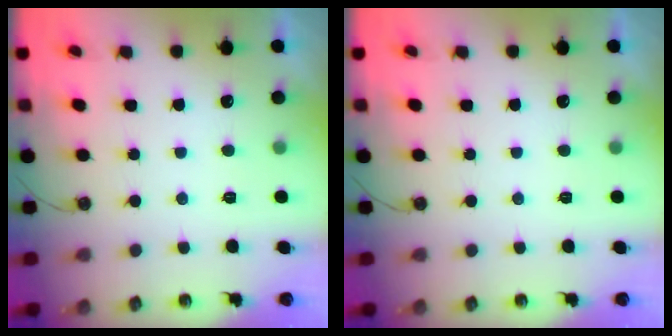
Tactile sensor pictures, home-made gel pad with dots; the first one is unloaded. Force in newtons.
{"total": 0.0}